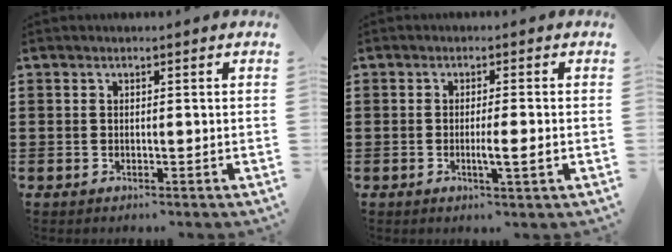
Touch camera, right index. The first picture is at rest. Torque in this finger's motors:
{"motor_torque": [1.05, -0.31, 0.13, 0.07]}